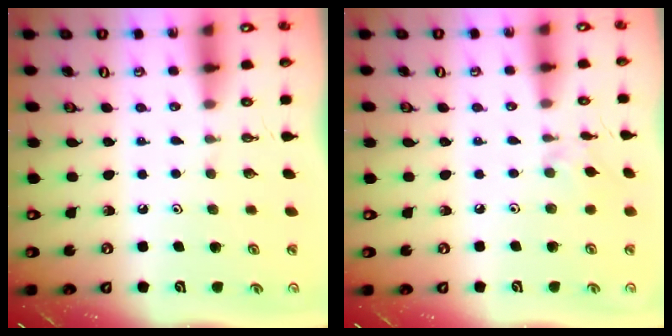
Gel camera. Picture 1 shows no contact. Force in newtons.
{"total": 2.3, "press": 2.3, "slide": 0.4}